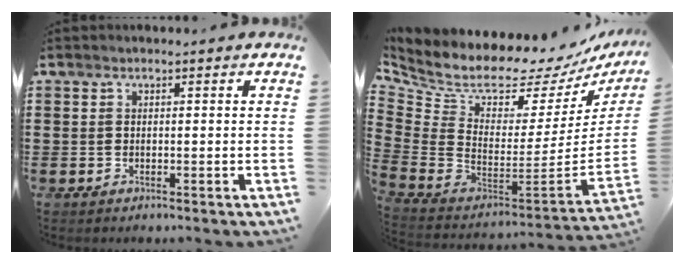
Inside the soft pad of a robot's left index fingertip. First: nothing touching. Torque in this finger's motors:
{"motor_torque": [2.14, 0.00, 0.24, 0.21]}